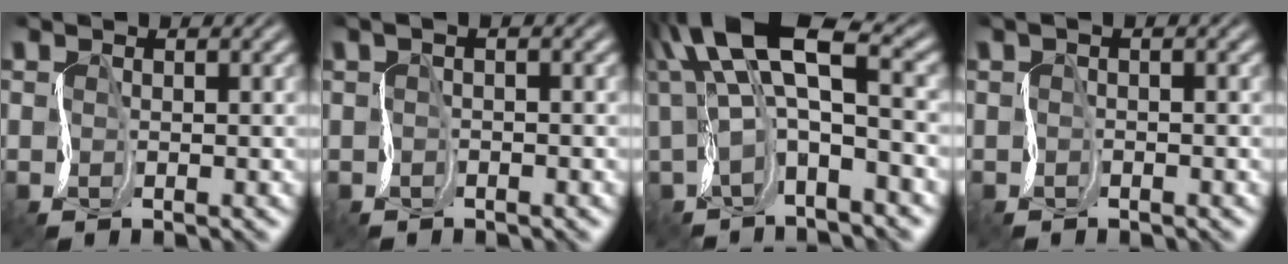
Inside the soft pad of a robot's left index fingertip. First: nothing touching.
{"total": 1.5, "force": [0.4, 0.5, 1.4], "torque": [-0.023, 0.008, -0.001]}
{"total": 9.0, "force": [2.0, 2.9, 8.3], "torque": [-0.162, 0.019, 0.029]}
{"total": 0.9, "force": [0.1, 0.3, 0.9], "torque": [-0.019, 0.003, -0.003]}